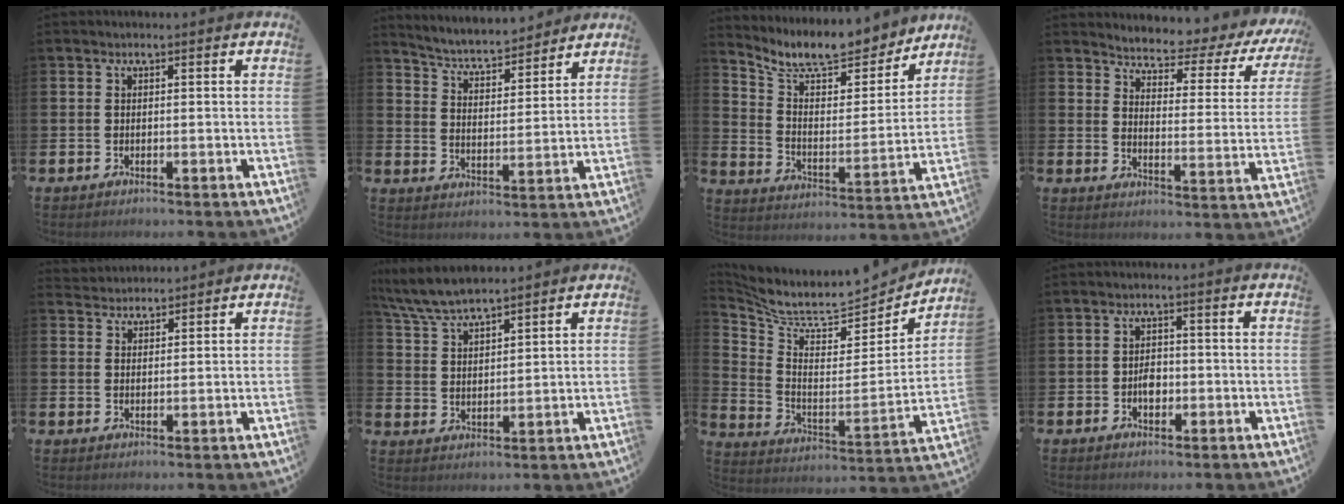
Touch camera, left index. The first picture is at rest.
{"total": 5.3, "force": [5.0, 1.0, 1.1], "torque": [-0.044, -0.040, 0.083]}
{"total": 10.9, "force": [10.1, 2.8, 3.1], "torque": [-0.089, -0.076, 0.176]}
{"total": 3.9, "force": [3.7, 0.7, 0.9], "torque": [-0.031, -0.041, 0.051]}
{"total": 2.9, "force": [2.8, 0.6, -0.4], "torque": [0.006, -0.012, 0.052]}
{"total": 6.5, "force": [6.2, 0.9, 1.8], "torque": [-0.062, -0.017, 0.115]}
{"total": 7.7, "force": [6.7, 2.4, 2.7], "torque": [-0.082, -0.060, 0.106]}
{"total": 2.6, "force": [-0.6, 1.8, 1.8], "torque": [-0.018, -0.002, -0.015]}